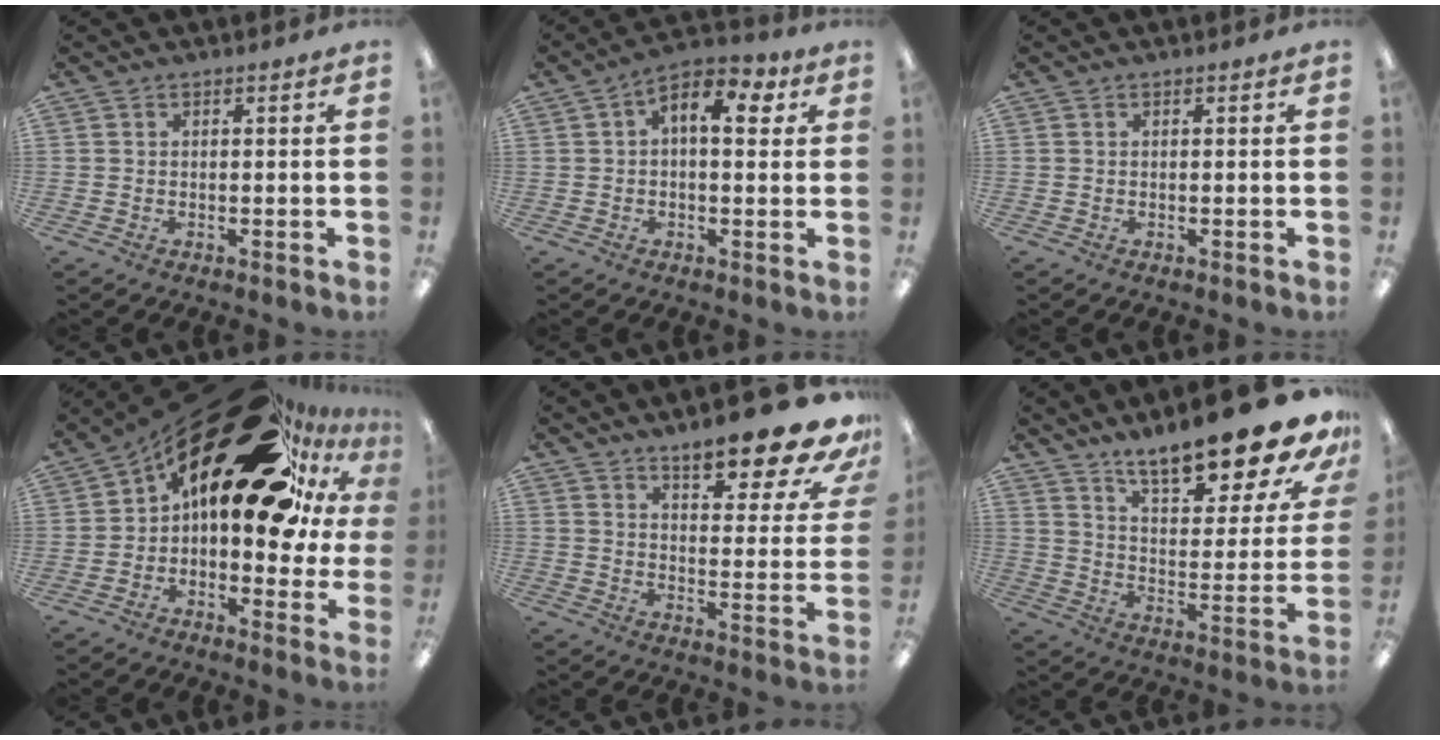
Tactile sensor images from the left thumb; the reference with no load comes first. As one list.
[{"total": 9.2, "force": [2.9, 4.6, 7.4], "torque": [-0.111, -0.001, 0.045]}, {"total": 0.0}, {"total": 27.8, "force": [13.5, 12.8, 20.7], "torque": [-0.282, -0.086, 0.244]}, {"total": 15.5, "force": [12.5, 3.3, 8.6], "torque": [-0.113, -0.093, 0.204]}, {"total": 20.0, "force": [16.6, 4.4, 10.2], "torque": [-0.147, -0.124, 0.273]}]